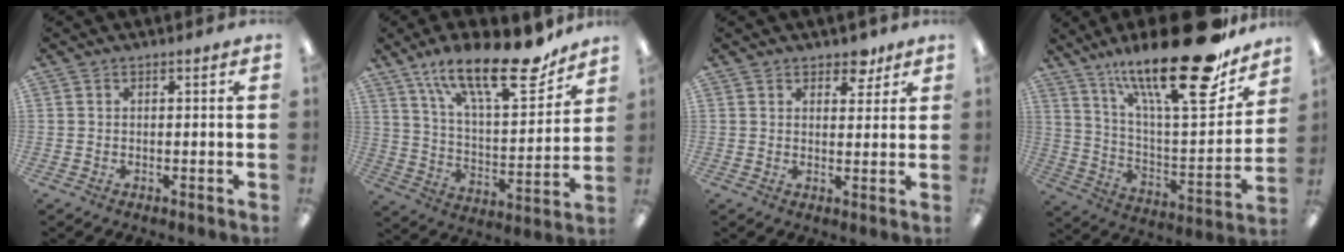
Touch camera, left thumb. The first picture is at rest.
{"total": 22.9, "force": [16.2, 7.6, 14.3], "torque": [-0.222, -0.099, 0.270]}
{"total": 4.8, "force": [3.7, 2.8, 1.5], "torque": [0.003, -0.019, 0.061]}
{"total": 27.6, "force": [19.1, 6.9, 18.7], "torque": [-0.290, -0.120, 0.309]}